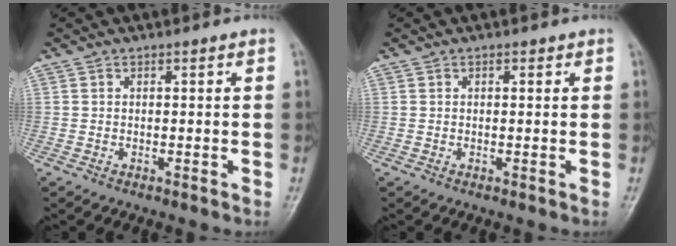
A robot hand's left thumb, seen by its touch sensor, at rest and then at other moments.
{"total": 0.7, "force": [0.4, 0.5, 0.4], "torque": [-0.002, -0.001, 0.002]}